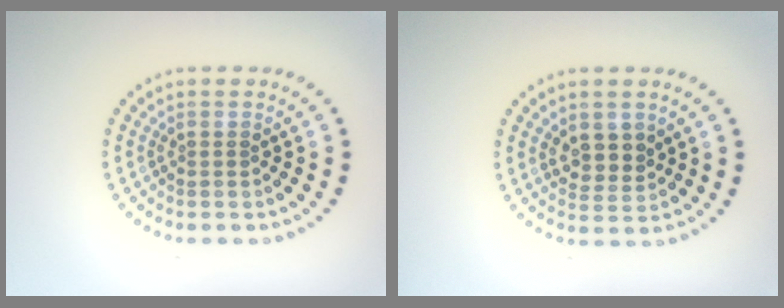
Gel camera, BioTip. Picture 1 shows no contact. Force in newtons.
{"total": 2.4, "press": 2.2, "slide": 0.9}